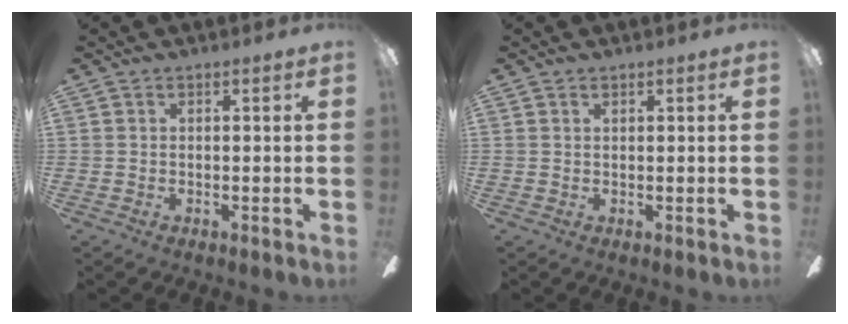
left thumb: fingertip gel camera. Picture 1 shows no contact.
{"total": 0.8, "force": [0.4, 0.5, 0.4], "torque": [-0.009, 0.001, 0.008]}